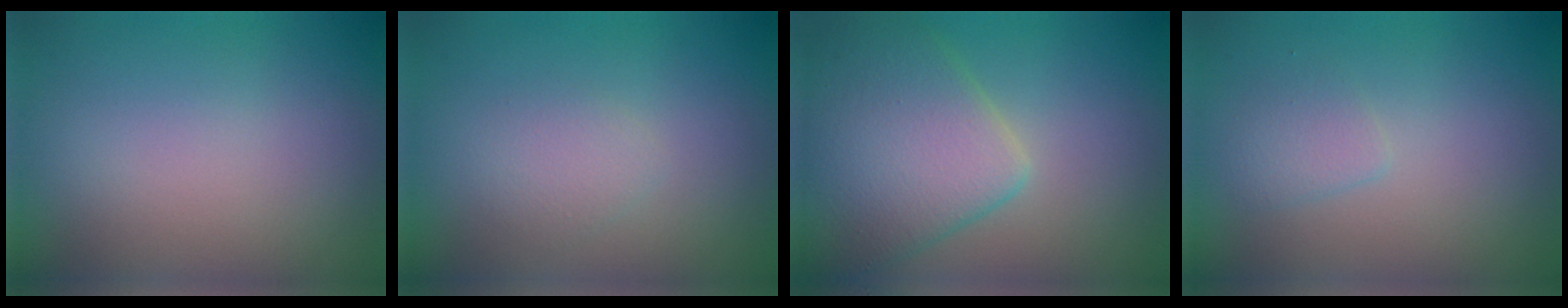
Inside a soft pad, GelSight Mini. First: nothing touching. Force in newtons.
{"total": 1.4, "press": 1.4, "slide": 0.0}
{"total": 7.5, "press": 7.5, "slide": 0.1}
{"total": 1.4, "press": 1.4, "slide": 0.1}